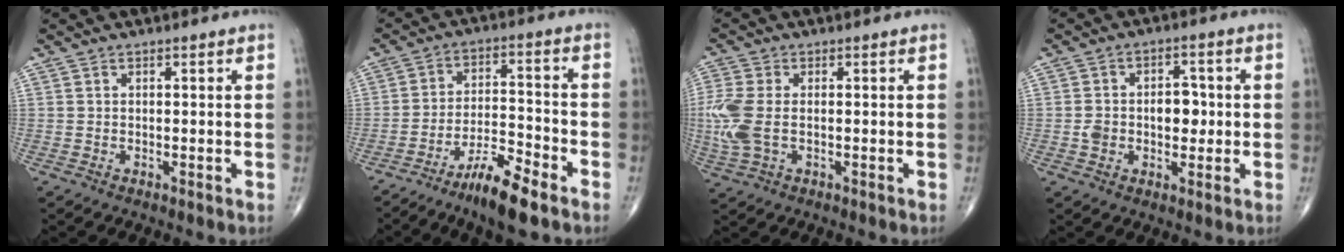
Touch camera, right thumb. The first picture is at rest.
{"total": 10.1, "force": [-7.0, 2.0, 7.1], "torque": [-0.129, 0.044, -0.123]}
{"total": 8.3, "force": [-0.5, 4.9, 6.7], "torque": [-0.188, 0.000, -0.011]}
{"total": 7.3, "force": [-0.3, 4.9, 5.4], "torque": [-0.066, 0.019, -0.001]}